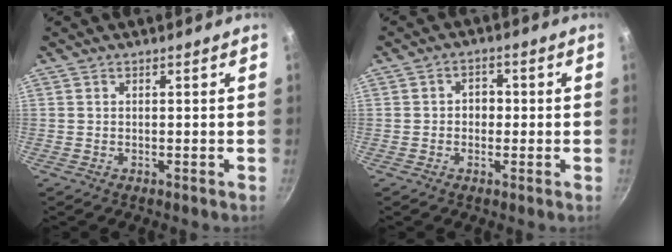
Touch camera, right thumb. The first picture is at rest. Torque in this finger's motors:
{"motor_torque": [-0.70, -0.03, 0.34, 0.32, -0.07]}